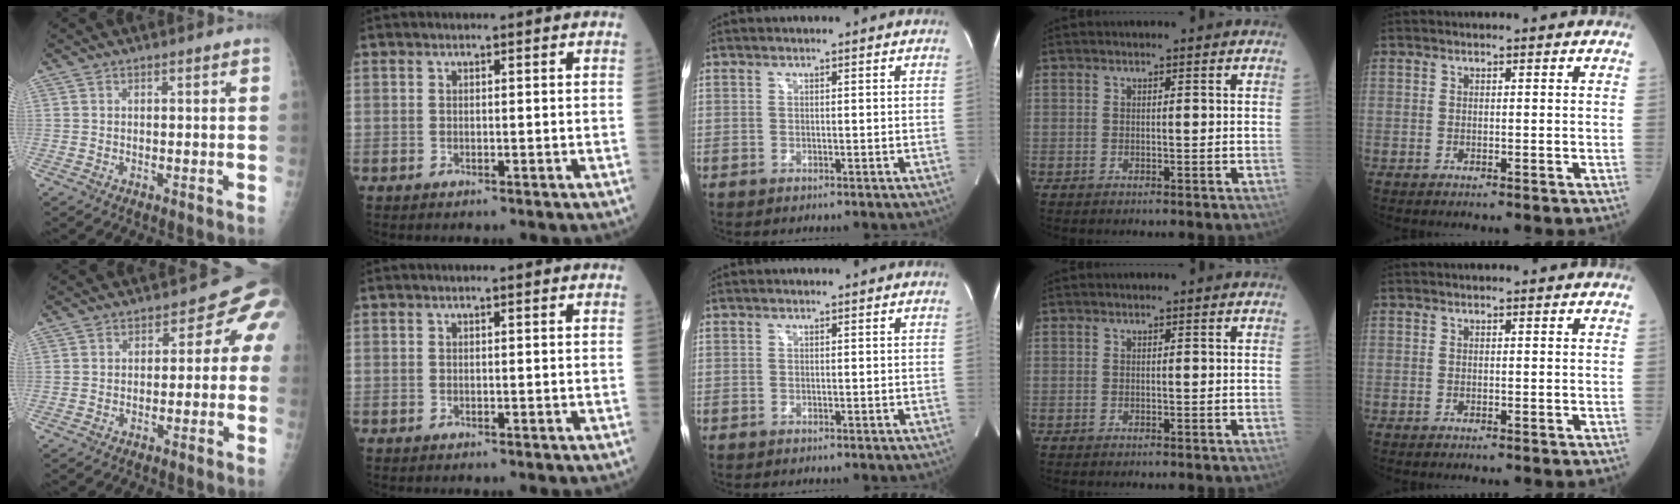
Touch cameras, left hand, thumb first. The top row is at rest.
{"thumb": {"total": 5.7, "force": [-2.2, 4.1, 3.3], "torque": [-0.008, 0.035, -0.038]}, "index": {"total": 0.7, "force": [0.5, 0.2, 0.3], "torque": [-0.009, 0.007, 0.008]}}